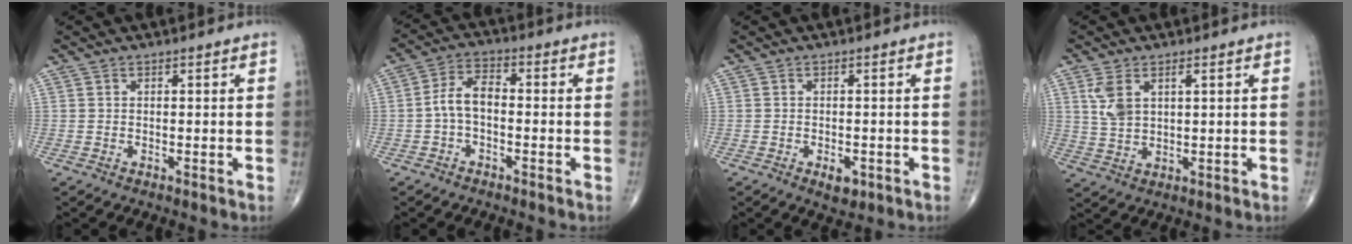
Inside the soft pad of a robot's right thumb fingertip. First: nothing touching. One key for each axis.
{"total": 5.7, "fx": -1.0, "fy": 3.1, "fz": 4.7, "tx": -0.087, "ty": 0.025, "tz": -0.030}
{"total": 3.0, "fx": -1.3, "fy": 1.6, "fz": 2.1, "tx": -0.027, "ty": 0.000, "tz": -0.013}
{"total": 5.5, "fx": 2.1, "fy": 2.9, "fz": 4.1, "tx": -0.082, "ty": 0.001, "tz": 0.050}